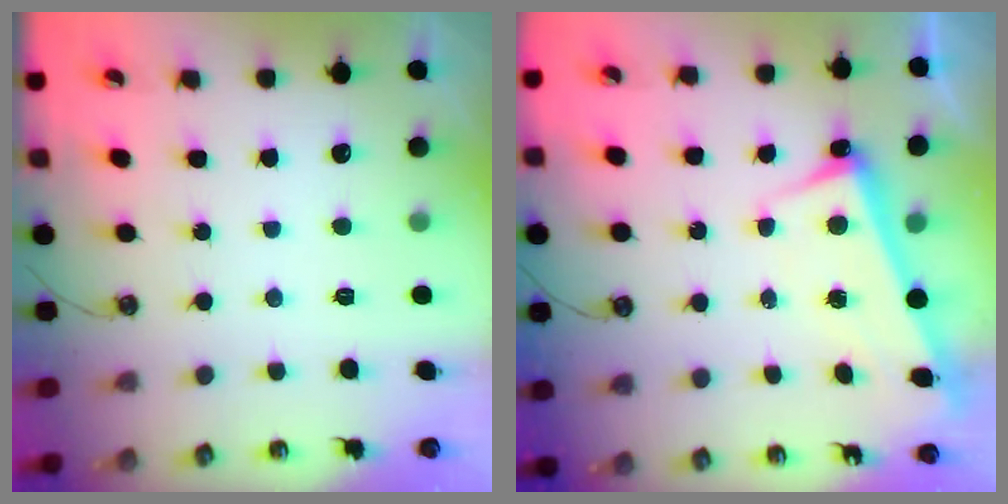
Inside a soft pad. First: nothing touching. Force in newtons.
{"total": 3.3, "press": 3.2, "slide": 0.9}